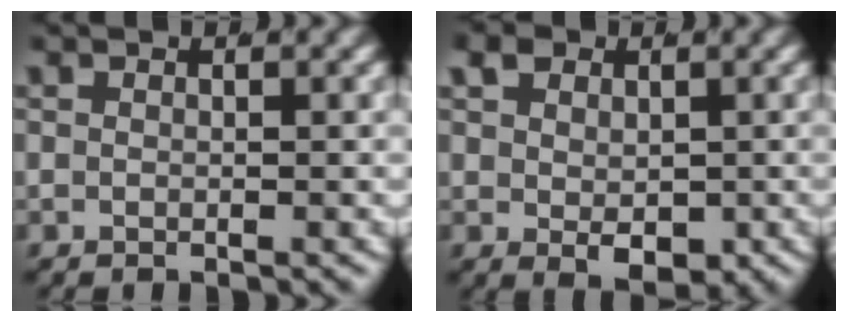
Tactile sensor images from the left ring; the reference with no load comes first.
{"total": 3.1, "force": [-0.2, 1.8, 2.6], "torque": [-0.045, -0.023, 0.013]}